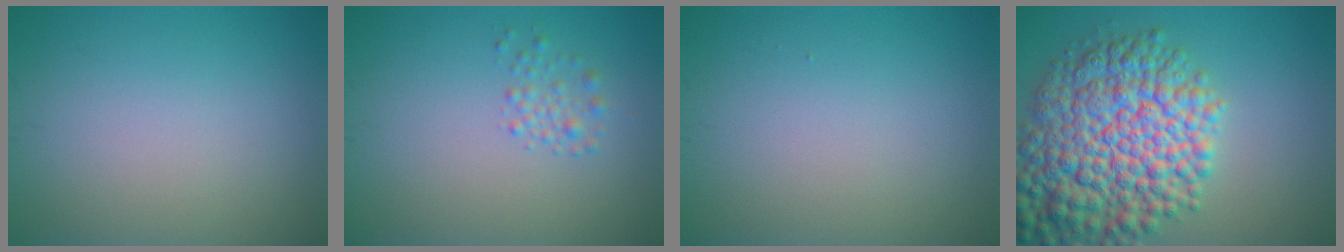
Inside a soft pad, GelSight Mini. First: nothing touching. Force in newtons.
{"total": 1.4, "press": 1.3, "slide": 0.1}
{"total": 0.0}
{"total": 11.5, "press": 11.5, "slide": 0.4}